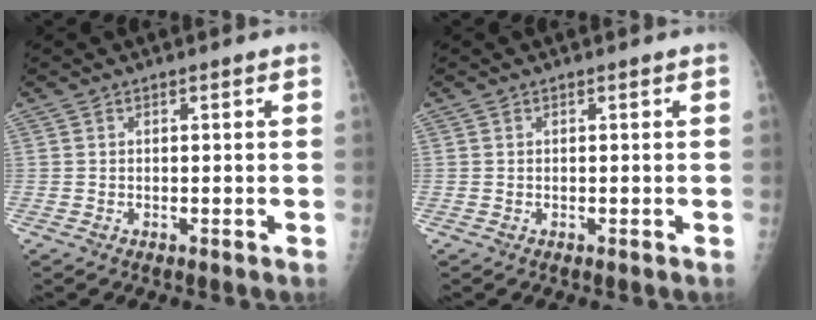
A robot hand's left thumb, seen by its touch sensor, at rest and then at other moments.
{"total": 0.0}